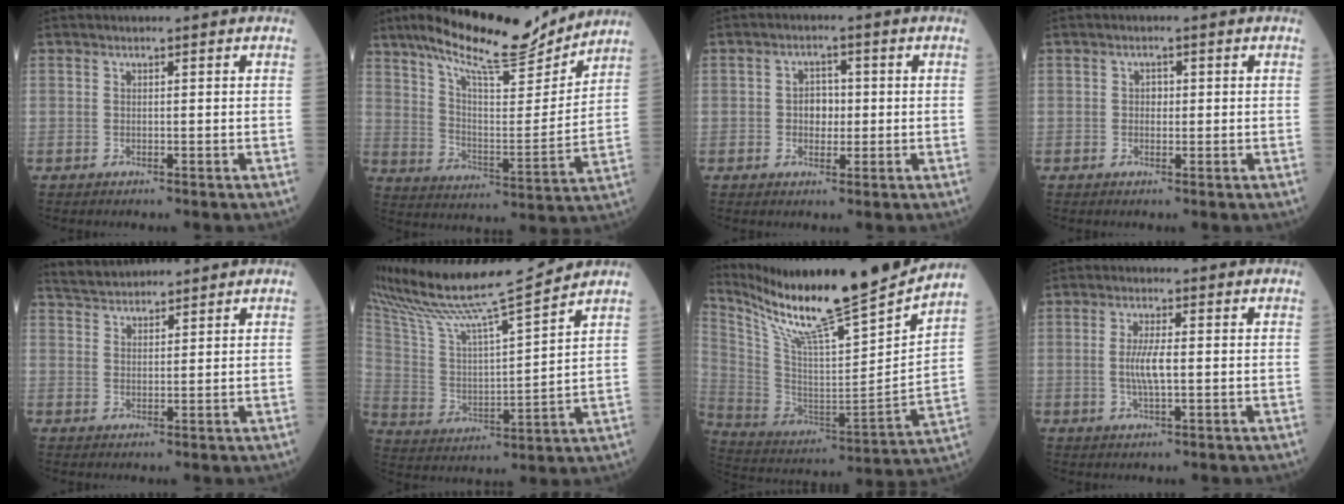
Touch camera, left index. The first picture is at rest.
{"total": 17.5, "force": [14.9, 2.6, 8.8], "torque": [-0.151, -0.002, 0.243]}
{"total": 3.4, "force": [-0.1, 2.4, 2.4], "torque": [-0.038, 0.010, -0.002]}
{"total": 1.3, "force": [0.1, 1.0, 0.9], "torque": [-0.013, 0.004, 0.000]}
{"total": 5.1, "force": [4.9, 1.0, 1.1], "torque": [-0.026, 0.029, 0.092]}
{"total": 15.3, "force": [14.2, -1.6, 5.5], "torque": [-0.126, -0.014, 0.260]}
{"total": 23.6, "force": [20.6, -1.2, 11.5], "torque": [-0.217, -0.058, 0.339]}
{"total": 4.3, "force": [-0.2, 0.7, 4.3], "torque": [-0.092, -0.004, -0.004]}